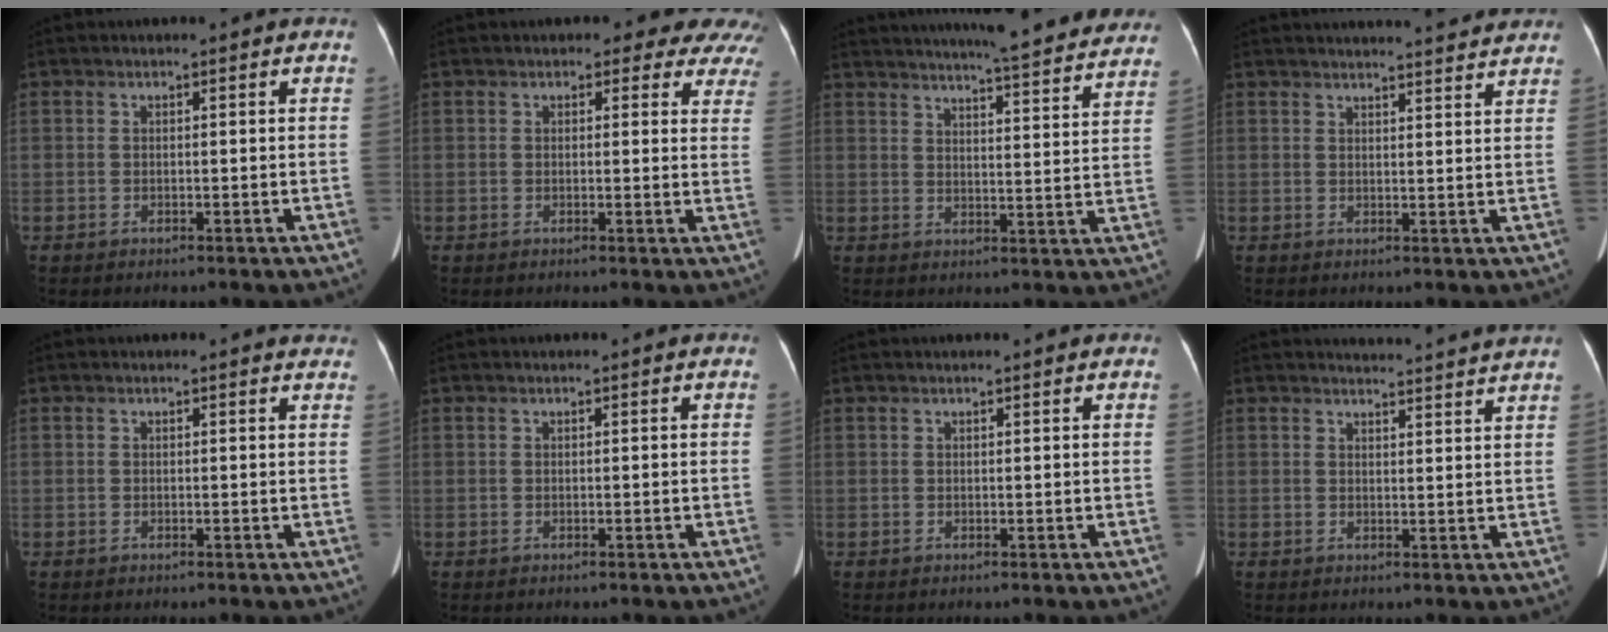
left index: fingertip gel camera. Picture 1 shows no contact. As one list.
[{"total": 10.2, "force": [9.2, 3.8, 1.8], "torque": [0.025, -0.024, 0.062]}, {"total": 24.4, "force": [22.2, 2.2, 9.9], "torque": [-0.145, -0.033, 0.269]}, {"total": 12.5, "force": [11.9, 0.8, 3.6], "torque": [-0.041, 0.011, 0.137]}, {"total": 3.0, "force": [2.7, 1.3, 0.1], "torque": [0.005, -0.003, 0.006]}, {"total": 0.0}, {"total": 1.6, "force": [1.5, 0.1, 0.6], "torque": [-0.010, 0.010, 0.017]}, {"total": 8.1, "force": [8.0, -0.6, 1.1], "torque": [-0.014, -0.002, 0.083]}]